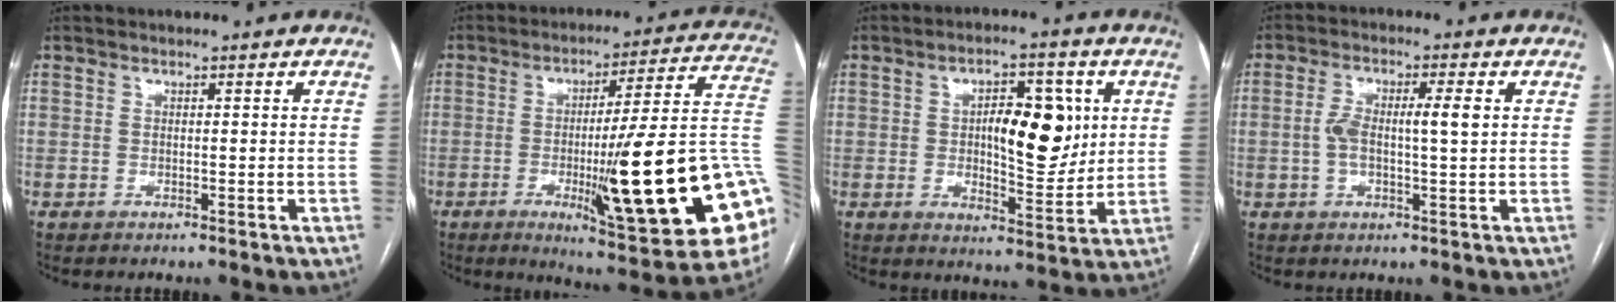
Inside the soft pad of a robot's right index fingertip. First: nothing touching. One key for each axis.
{"total": 25.9, "fx": -5.4, "fy": 1.2, "fz": 25.3, "tx": -0.284, "ty": -0.012, "tz": -0.078}
{"total": 10.4, "fx": 1.9, "fy": 4.0, "fz": 9.4, "tx": -0.139, "ty": 0.009, "tz": 0.036}
{"total": 5.7, "fx": 0.5, "fy": 1.0, "fz": 5.6, "tx": -0.117, "ty": 0.020, "tz": 0.010}